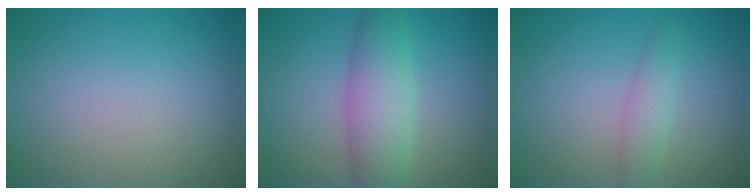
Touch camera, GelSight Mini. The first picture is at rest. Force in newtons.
{"total": 5.0, "press": 5.0, "slide": 0.1}
{"total": 1.8, "press": 1.8, "slide": 0.1}